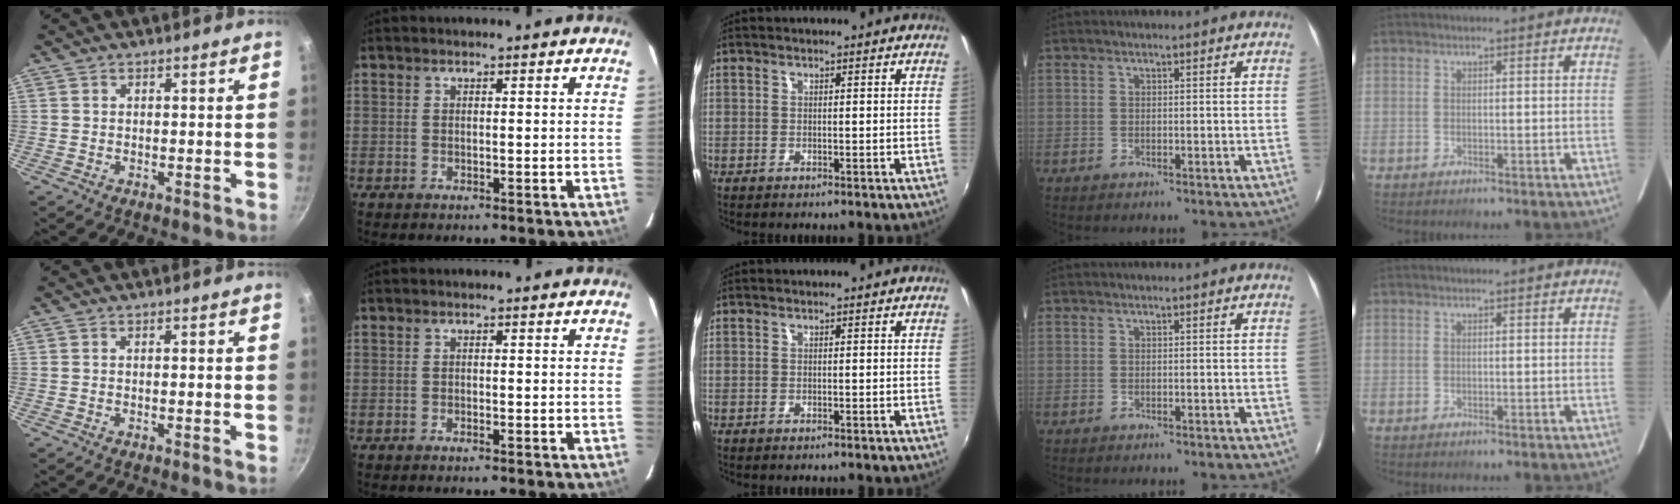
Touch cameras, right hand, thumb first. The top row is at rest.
{"thumb": {"total": 0.7, "force": [-0.2, 0.0, 0.6], "torque": [-0.014, 0.002, -0.005]}, "index": {"total": 0.5, "force": [-0.5, 0.1, 0.2], "torque": [-0.002, 0.000, -0.011]}}